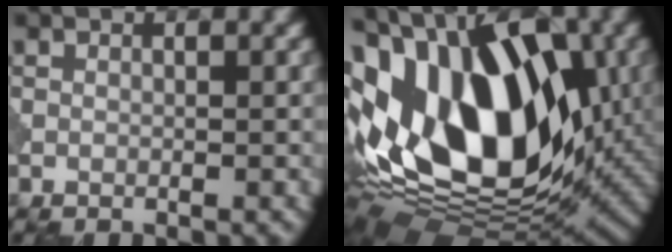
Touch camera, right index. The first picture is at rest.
{"total": 18.4, "force": [2.4, 10.9, 14.7], "torque": [-0.257, 0.018, 0.028]}